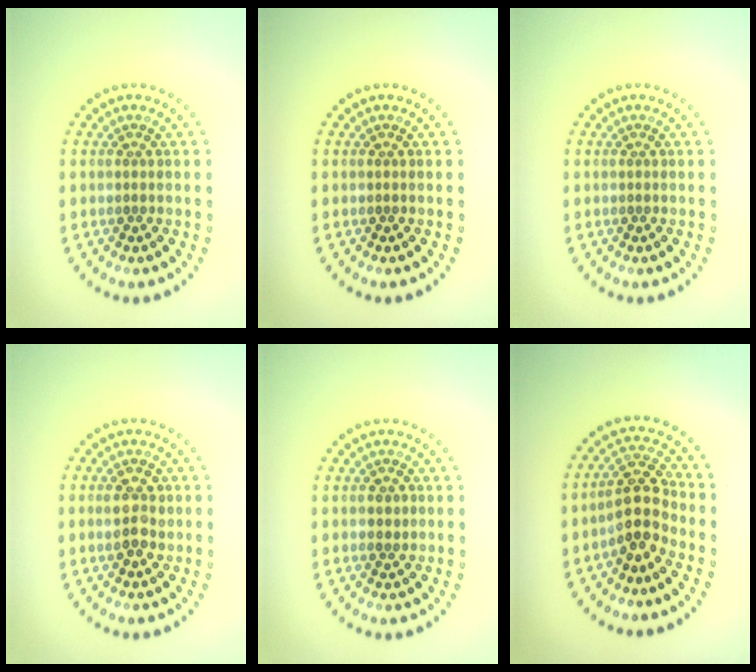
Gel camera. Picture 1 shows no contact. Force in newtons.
{"total": 0.0}
{"total": 0.0}
{"total": 2.4, "press": 2.4, "slide": 0.2}
{"total": 0.8, "press": 0.8, "slide": 0.3}
{"total": 3.9, "press": 3.5, "slide": 1.6}